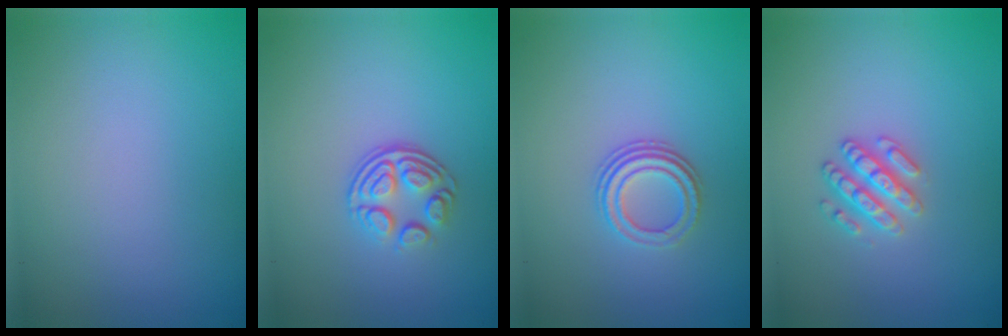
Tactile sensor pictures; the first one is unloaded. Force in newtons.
{"total": 3.5, "press": 2.5, "slide": 2.4}
{"total": 2.9, "press": 2.2, "slide": 2.0}
{"total": 2.5, "press": 2.5, "slide": 0.4}